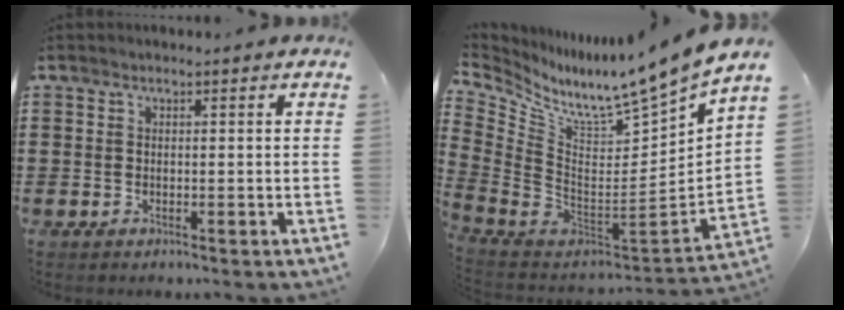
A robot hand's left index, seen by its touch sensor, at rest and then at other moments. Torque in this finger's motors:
{"motor_torque": [0.00, -2.14, 0.10, 0.11]}